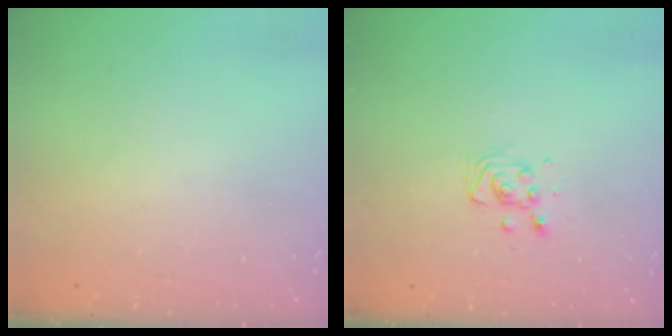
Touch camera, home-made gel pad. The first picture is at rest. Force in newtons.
{"total": 6.2, "press": 6.0, "slide": 1.6}